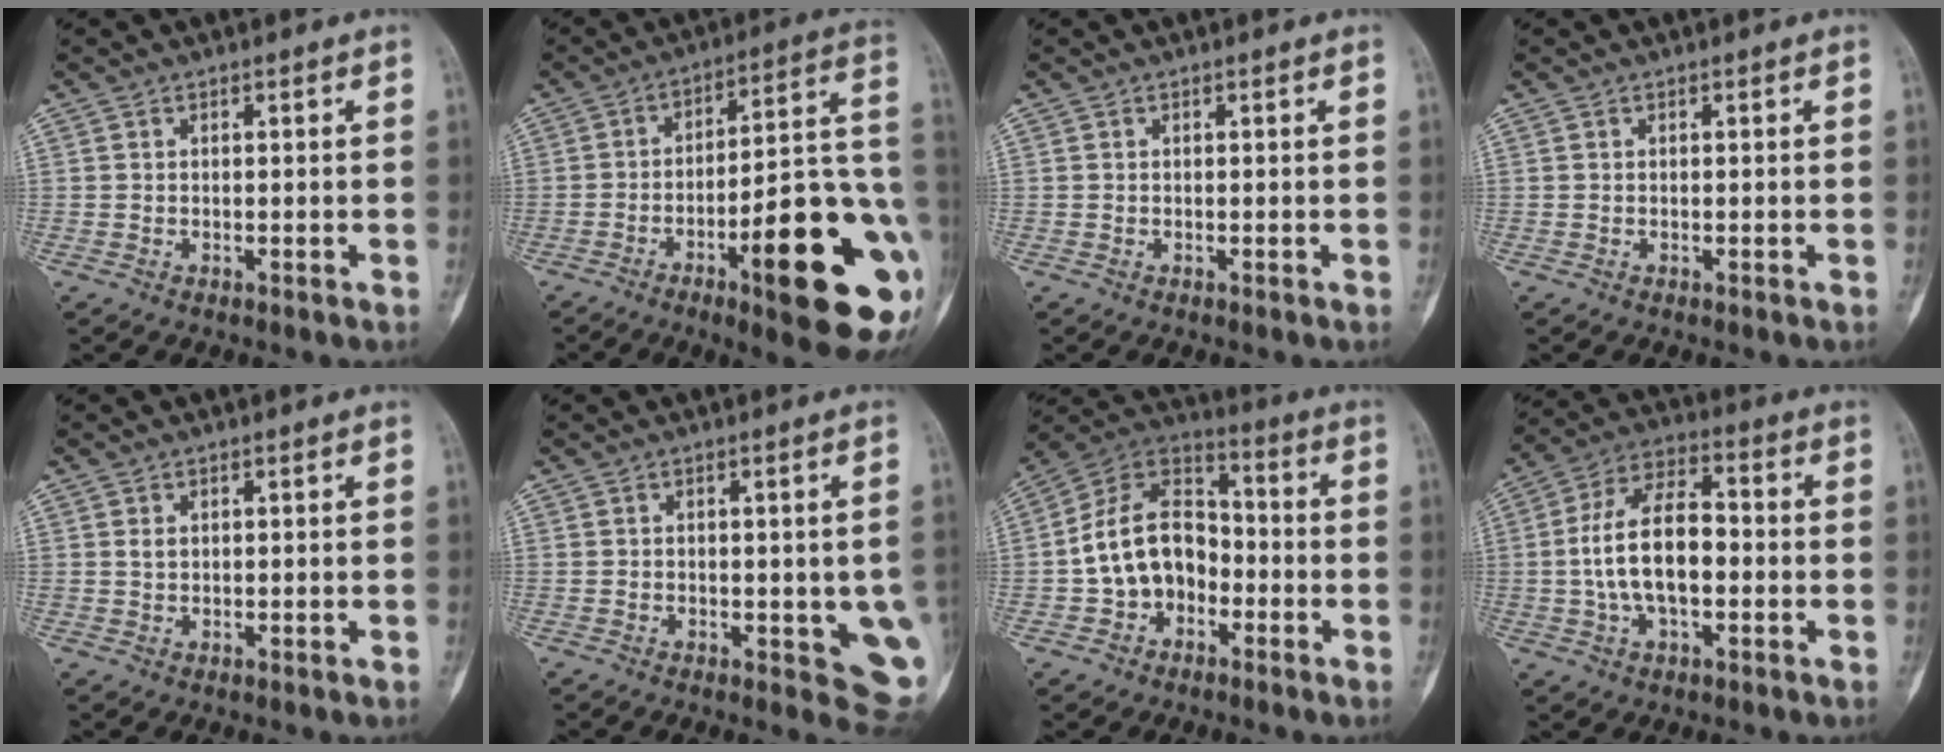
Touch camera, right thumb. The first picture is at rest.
{"total": 25.8, "force": [-8.5, 6.9, 23.3], "torque": [-0.256, 0.031, -0.112]}
{"total": 0.0}
{"total": 0.0}
{"total": 1.1, "force": [0.3, 0.7, 0.7], "torque": [-0.012, 0.002, 0.009]}
{"total": 8.8, "force": [-1.4, 3.6, 7.9], "torque": [-0.067, -0.012, -0.009]}
{"total": 14.4, "force": [-3.0, 10.6, 9.3], "torque": [-0.137, 0.052, -0.063]}
{"total": 14.1, "force": [-1.1, 7.4, 11.9], "torque": [-0.215, 0.034, -0.026]}